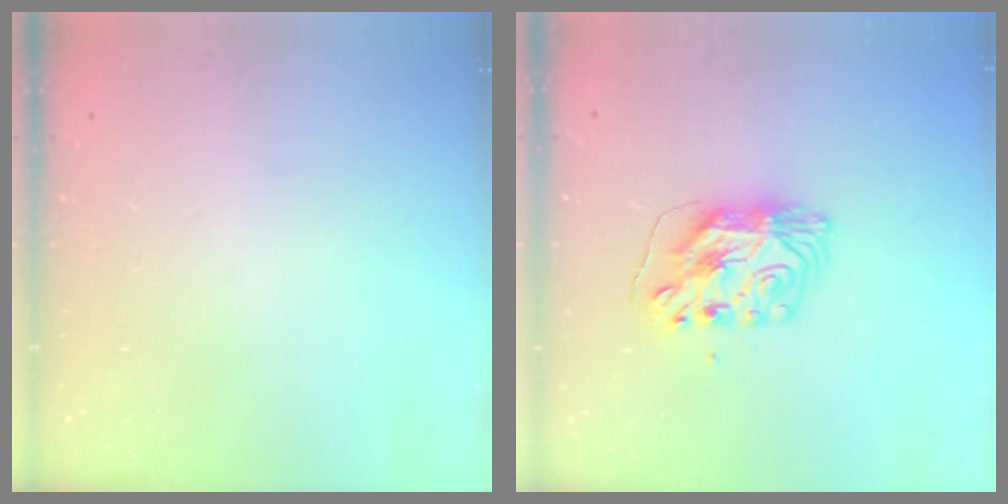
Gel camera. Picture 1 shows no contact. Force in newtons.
{"total": 9.2, "press": 9.2, "slide": 0.9}